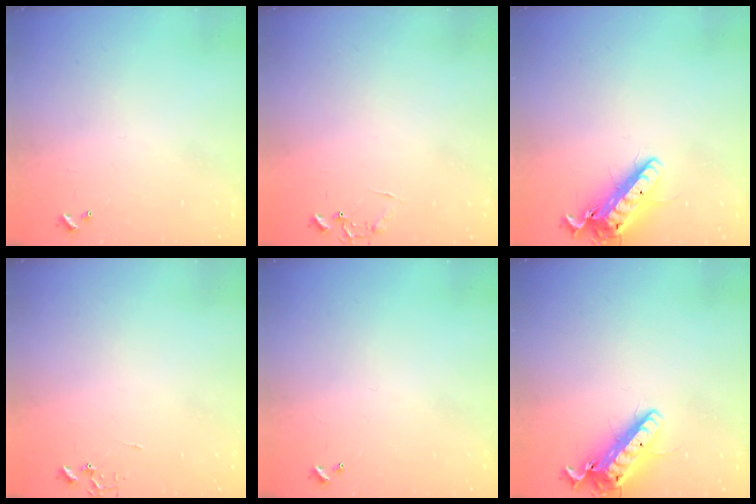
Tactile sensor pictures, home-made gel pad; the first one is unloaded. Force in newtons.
{"total": 6.4, "press": 6.4, "slide": 0.4}
{"total": 15.6, "press": 15.4, "slide": 2.8}
{"total": 0.0}
{"total": 0.0}
{"total": 15.6, "press": 15.4, "slide": 2.8}